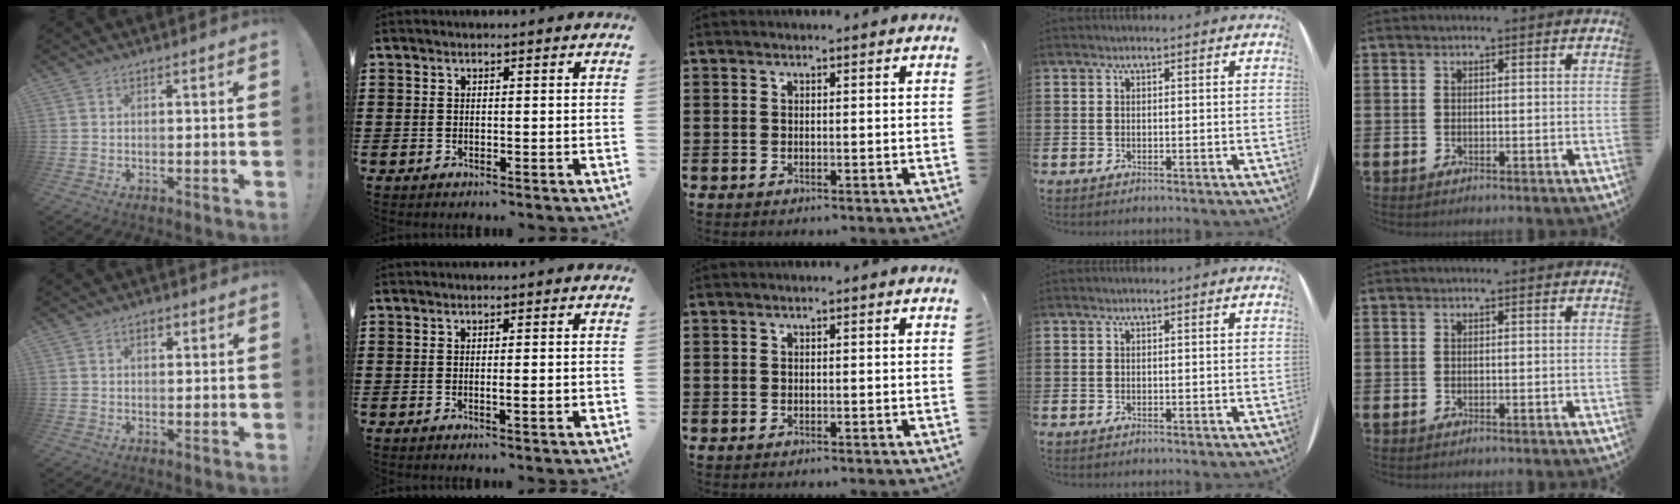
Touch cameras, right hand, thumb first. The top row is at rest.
{"thumb": {"total": 2.3, "force": [1.1, 1.3, 1.6], "torque": [-0.024, -0.001, 0.016]}, "index": {"total": 1.8, "force": [-0.3, 0.1, 1.7], "torque": [-0.028, -0.004, -0.006]}}